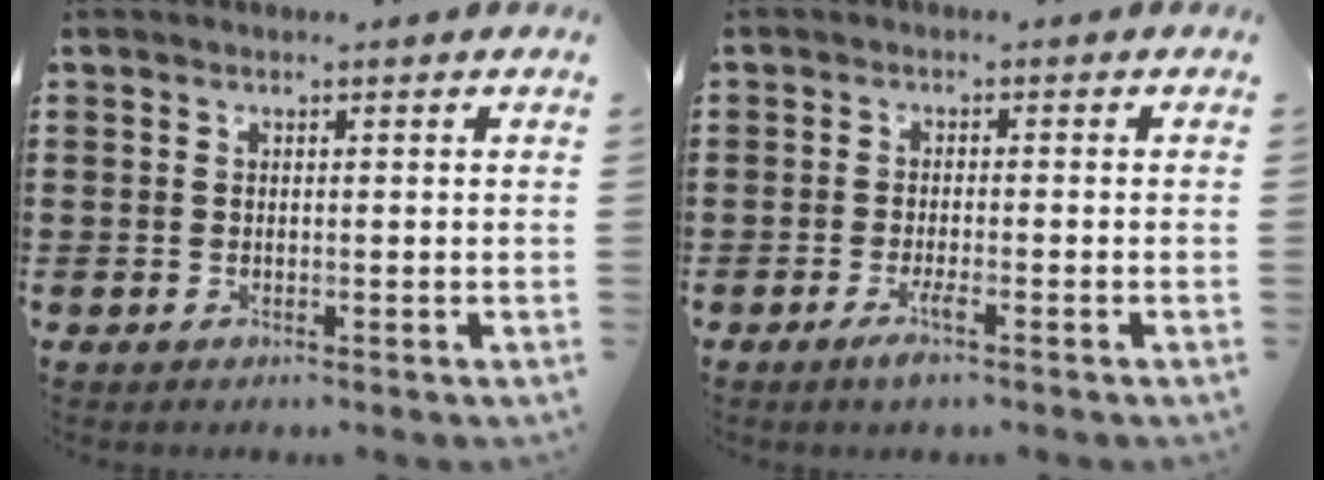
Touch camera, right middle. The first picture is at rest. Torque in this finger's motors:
{"motor_torque": [2.14, 0.00, 0.27, 0.07]}